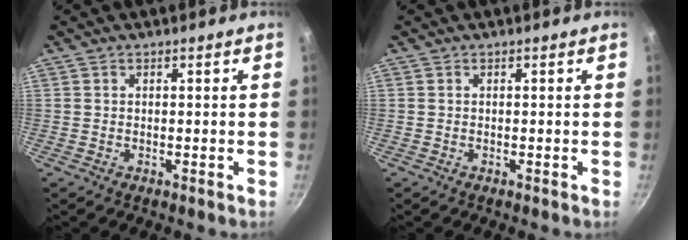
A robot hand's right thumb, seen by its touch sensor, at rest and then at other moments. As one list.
[{"total": 0.0}]